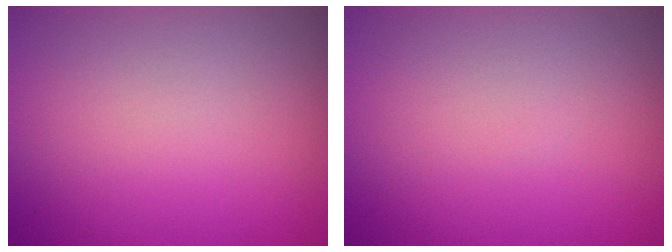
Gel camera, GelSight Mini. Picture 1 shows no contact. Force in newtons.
{"total": 0.0}